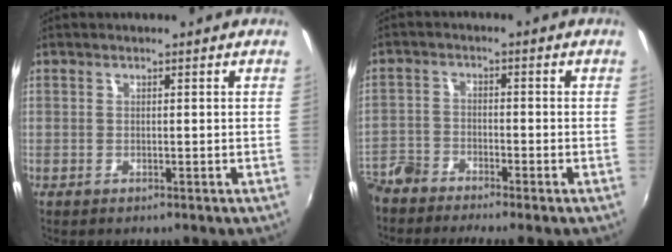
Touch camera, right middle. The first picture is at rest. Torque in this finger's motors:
{"motor_torque": [-0.16, -0.32, 0.09, 0.00]}